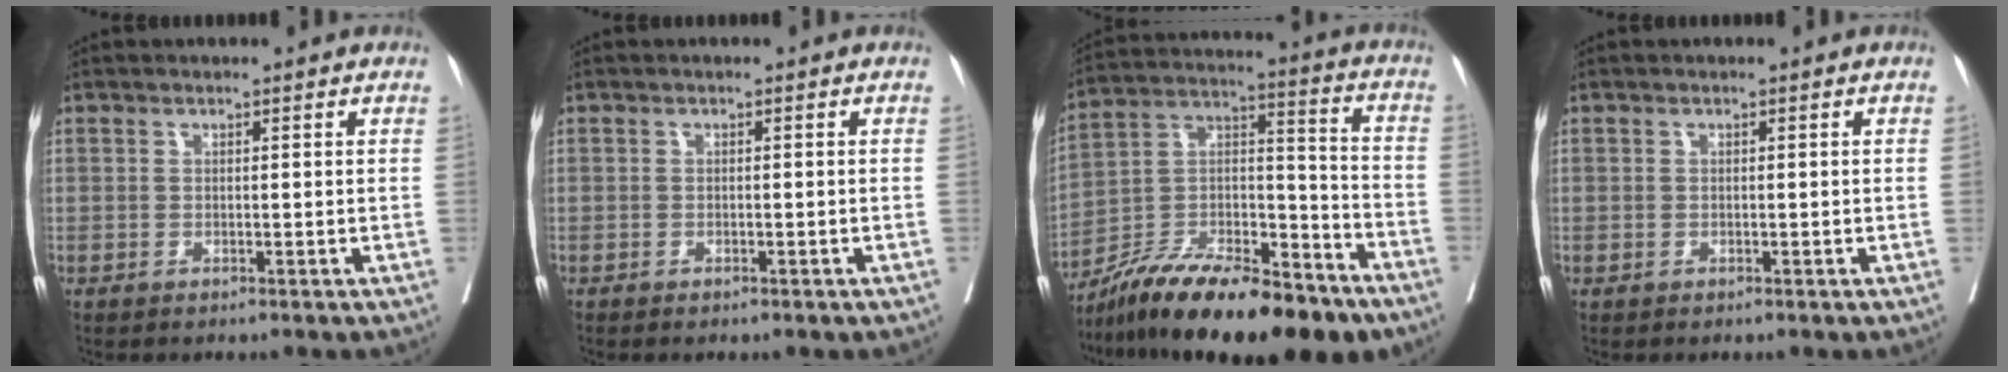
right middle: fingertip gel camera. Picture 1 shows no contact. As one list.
[{"total": 1.2, "force": [-0.9, 0.5, 0.6], "torque": [-0.010, -0.001, -0.010]}, {"total": 23.9, "force": [-17.6, 6.4, 14.9], "torque": [-0.219, 0.009, -0.300]}, {"total": 0.0}]